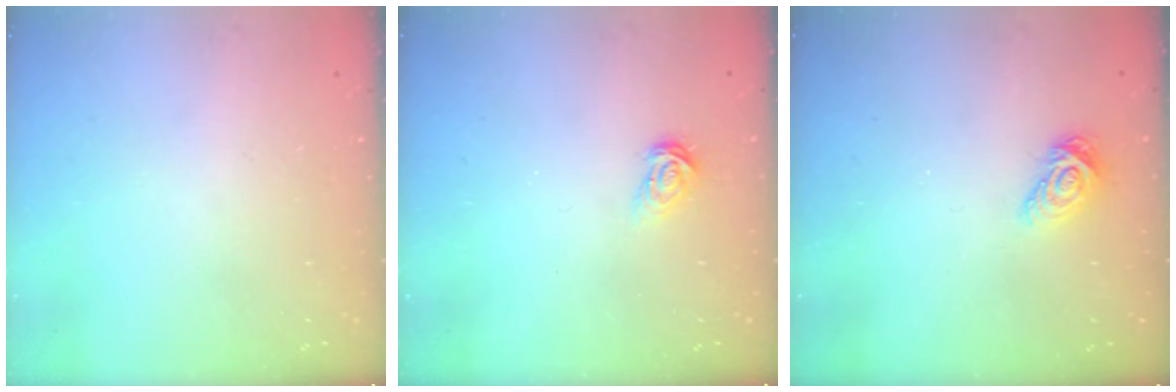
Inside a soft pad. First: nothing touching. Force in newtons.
{"total": 3.3, "press": 3.2, "slide": 0.4}
{"total": 8.1, "press": 8.1, "slide": 0.3}